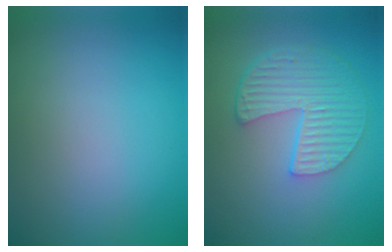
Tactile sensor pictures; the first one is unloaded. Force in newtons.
{"total": 5.4, "press": 4.0, "slide": 3.7}